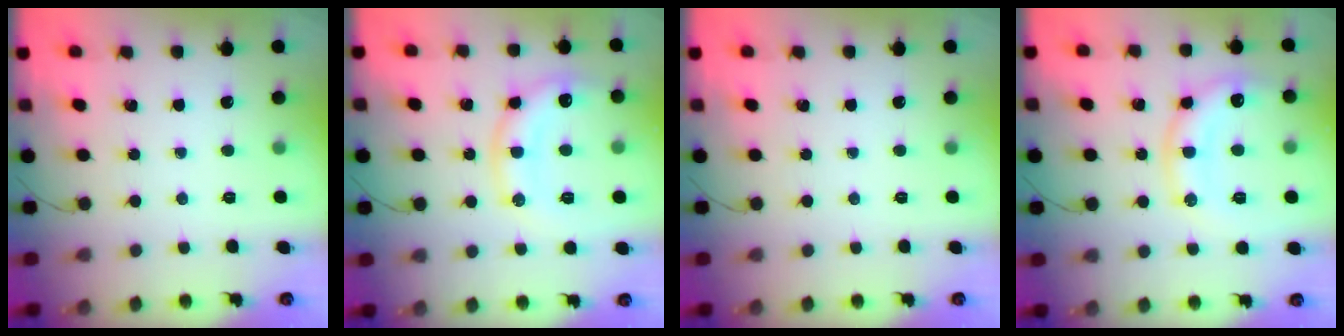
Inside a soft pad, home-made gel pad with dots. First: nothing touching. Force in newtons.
{"total": 13.7, "press": 13.7, "slide": 1.0}
{"total": 0.0}
{"total": 13.7, "press": 13.7, "slide": 1.0}